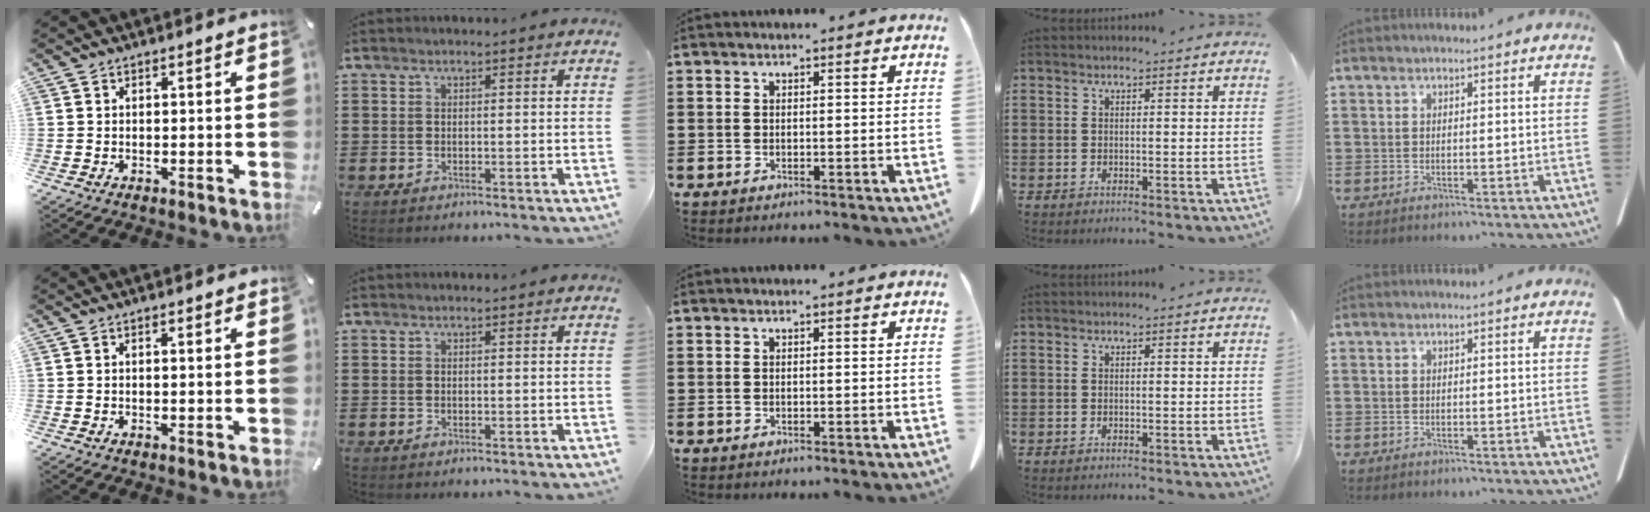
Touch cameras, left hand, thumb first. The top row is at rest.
{"thumb": {"total": 0.6, "force": [0.2, 0.1, 0.6], "torque": [-0.011, 0.001, 0.003]}}